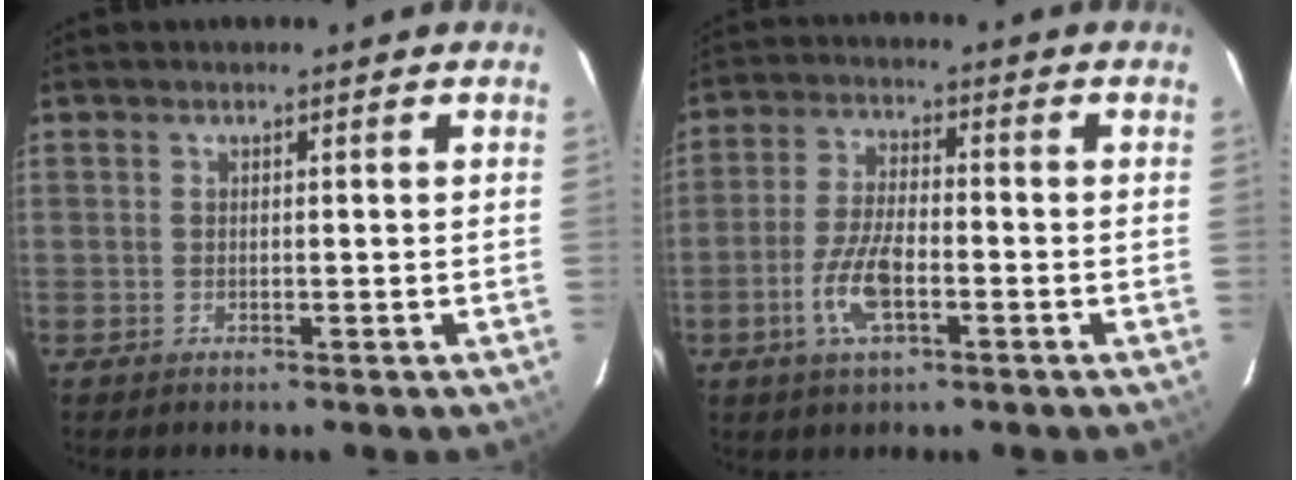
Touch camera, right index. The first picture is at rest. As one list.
[{"total": 8.6, "force": [-3.4, 3.2, 7.2], "torque": [-0.154, -0.002, -0.064]}]